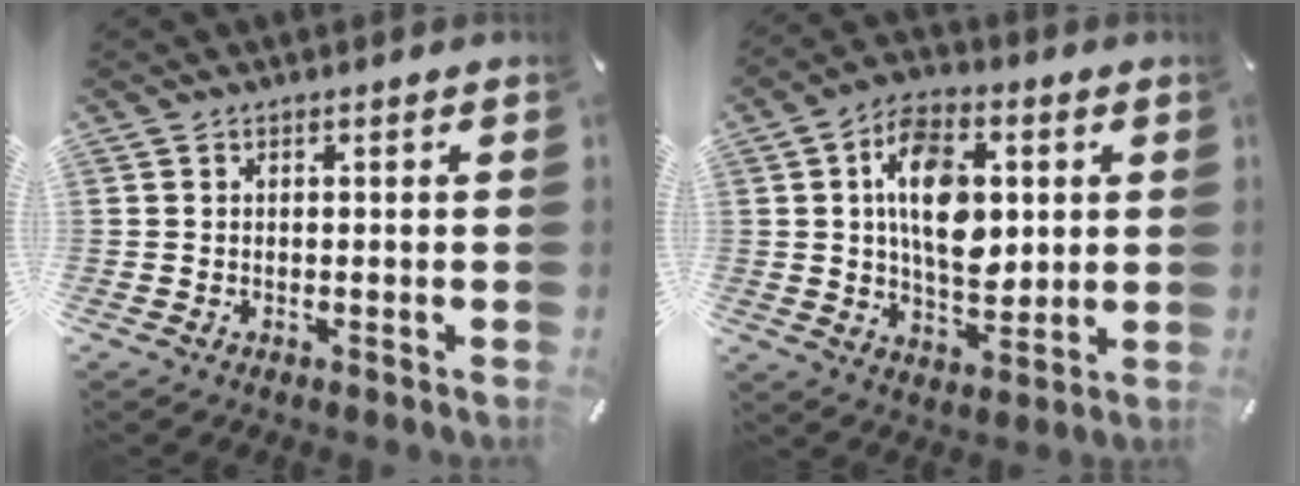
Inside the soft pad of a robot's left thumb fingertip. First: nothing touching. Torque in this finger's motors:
{"motor_torque": [2.60, 2.40, 1.96, -0.30, 0.32]}